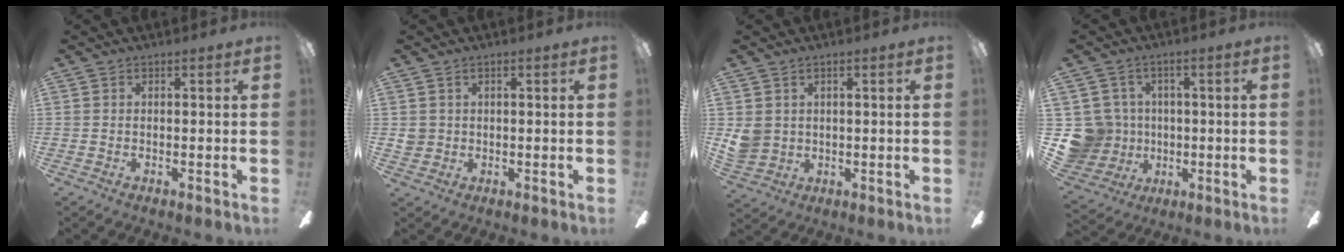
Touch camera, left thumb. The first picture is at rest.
{"total": 2.5, "force": [0.7, 2.4, 0.6], "torque": [-0.014, 0.006, 0.013]}
{"total": 4.9, "force": [1.6, 4.4, 1.4], "torque": [-0.036, 0.003, 0.034]}
{"total": 11.3, "force": [-0.3, 10.9, 2.8], "torque": [-0.112, 0.011, 0.004]}